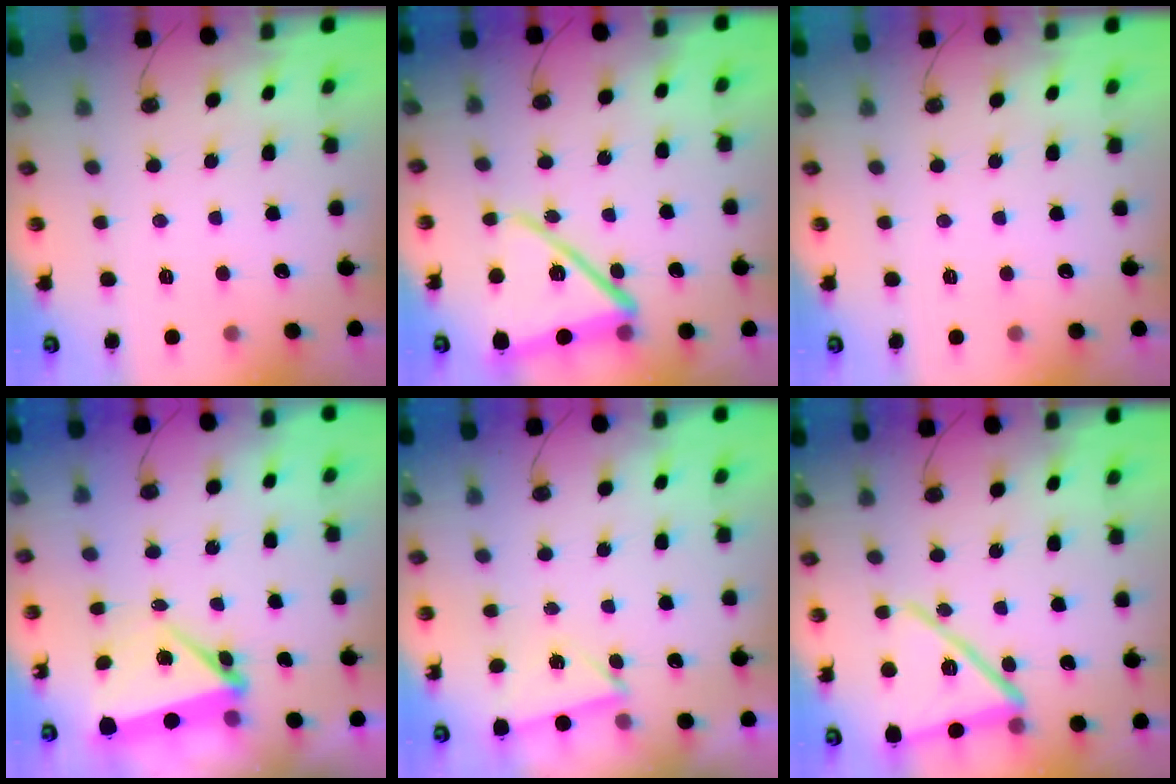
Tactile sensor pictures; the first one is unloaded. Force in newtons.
{"total": 16.6, "press": 15.7, "slide": 5.5}
{"total": 0.0}
{"total": 6.0, "press": 5.9, "slide": 0.9}
{"total": 2.0, "press": 1.9, "slide": 0.7}
{"total": 17.2, "press": 16.5, "slide": 4.7}